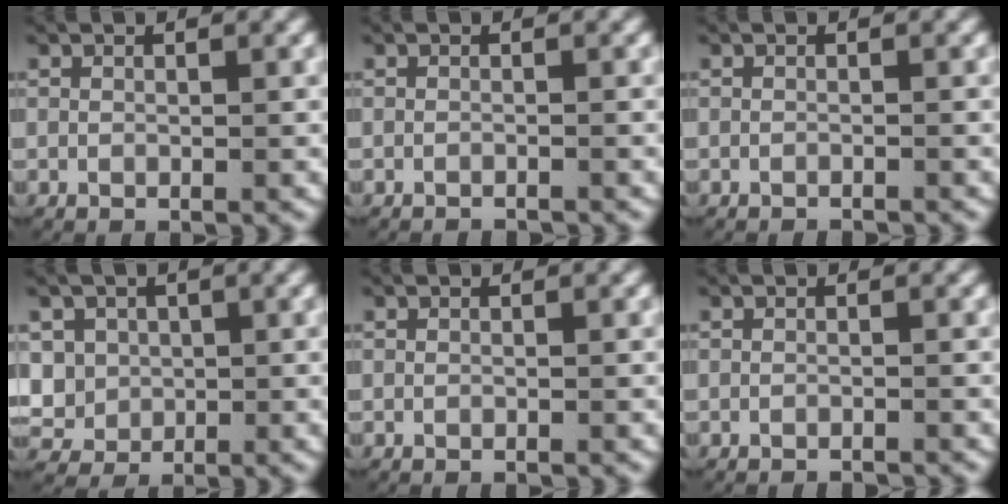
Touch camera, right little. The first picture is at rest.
{"total": 1.3, "force": [-1.3, 0.1, 0.1], "torque": [-0.006, -0.007, -0.018]}
{"total": 1.2, "force": [-1.2, 0.1, 0.1], "torque": [-0.004, -0.004, -0.017]}
{"total": 8.1, "force": [-1.1, 7.5, 2.9], "torque": [-0.086, -0.027, -0.016]}
{"total": 0.0}
{"total": 1.5, "force": [-1.5, 0.1, 0.2], "torque": [-0.004, -0.005, -0.021]}